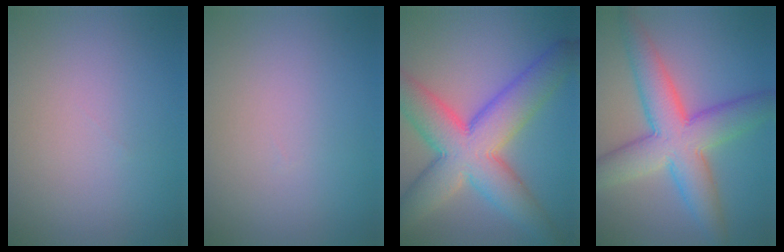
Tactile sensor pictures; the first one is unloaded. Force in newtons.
{"total": 0.0}
{"total": 10.8, "press": 10.8, "slide": 0.4}
{"total": 8.5, "press": 8.5, "slide": 0.3}